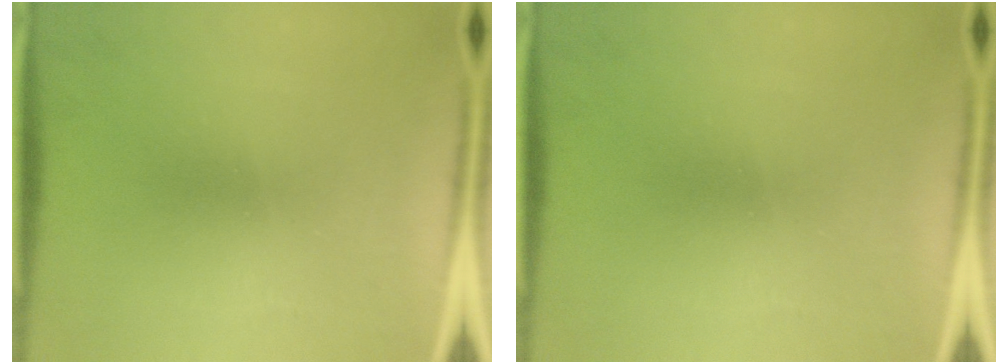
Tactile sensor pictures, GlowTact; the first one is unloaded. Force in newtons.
{"total": 0.0}